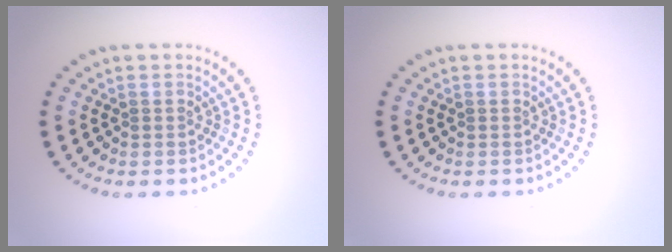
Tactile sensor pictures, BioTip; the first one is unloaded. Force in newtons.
{"total": 0.0}